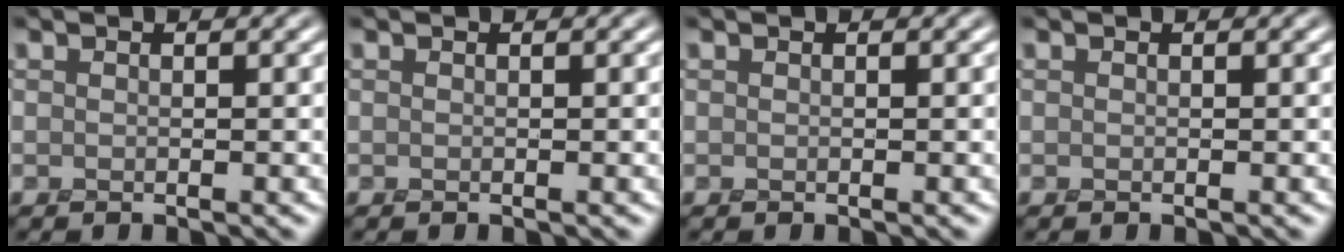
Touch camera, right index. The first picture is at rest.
{"total": 0.0}
{"total": 0.0}
{"total": 0.0}